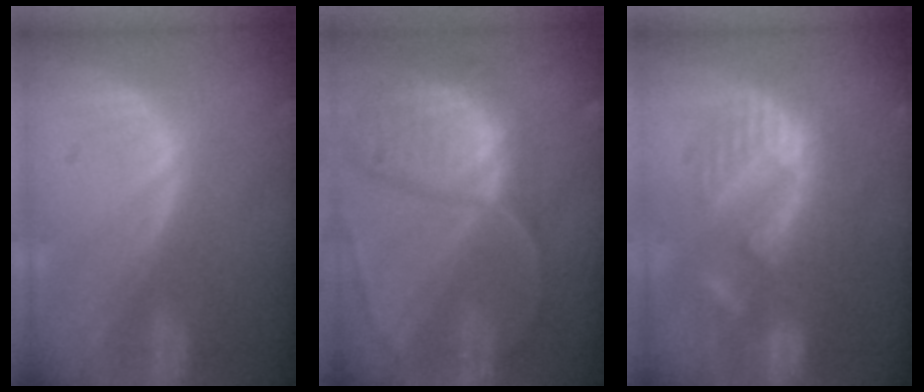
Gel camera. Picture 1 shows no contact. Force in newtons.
{"total": 11.2, "press": 9.3, "slide": 6.3}
{"total": 10.2, "press": 9.7, "slide": 3.1}